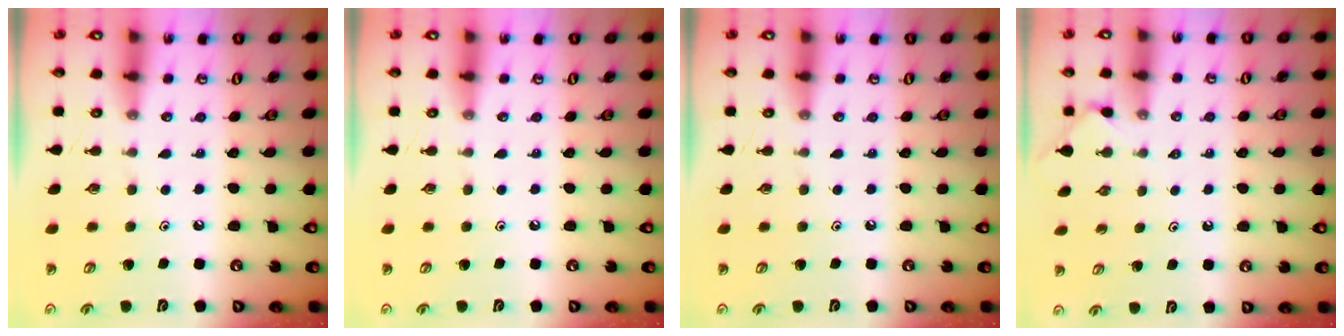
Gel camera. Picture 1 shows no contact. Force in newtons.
{"total": 0.0}
{"total": 0.0}
{"total": 2.3, "press": 2.3, "slide": 0.4}